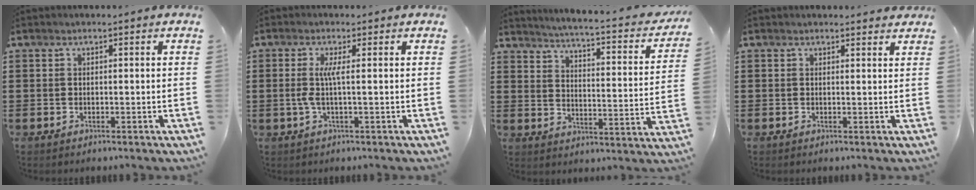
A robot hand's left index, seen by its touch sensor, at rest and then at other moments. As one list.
[{"total": 3.6, "force": [0.0, 0.0, 3.6], "torque": [-0.085, -0.011, -0.006]}, {"total": 2.9, "force": [2.4, -0.6, 1.4], "torque": [-0.046, -0.031, 0.027]}, {"total": 1.1, "force": [1.0, 0.4, 0.0], "torque": [0.005, -0.001, 0.018]}]